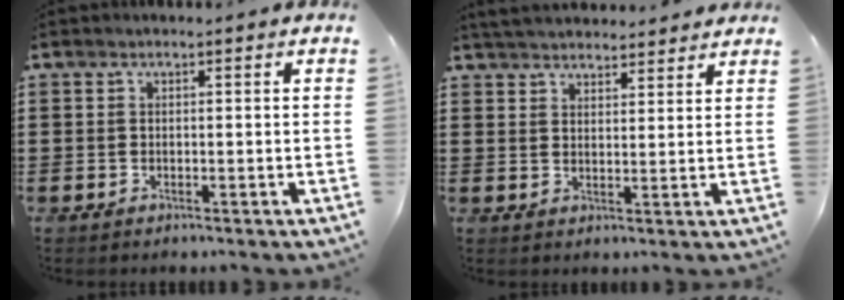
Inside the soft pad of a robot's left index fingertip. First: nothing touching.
{"total": 3.6, "force": [3.6, 0.3, 0.2], "torque": [-0.015, -0.008, 0.069]}